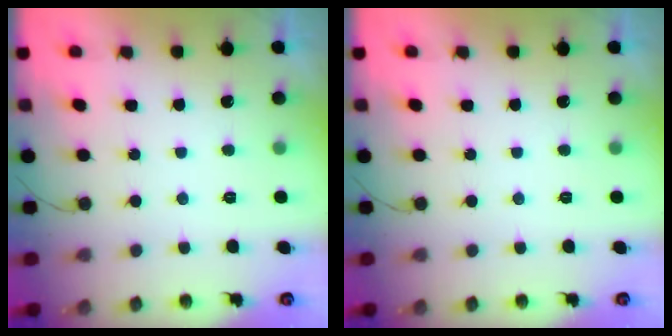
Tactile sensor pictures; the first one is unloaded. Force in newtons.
{"total": 0.0}